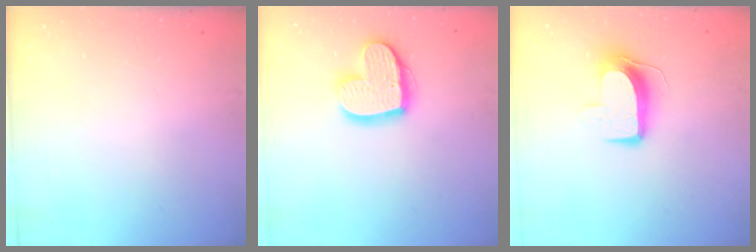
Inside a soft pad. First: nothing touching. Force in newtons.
{"total": 14.1, "press": 14.0, "slide": 1.0}
{"total": 9.2, "press": 9.2, "slide": 0.2}